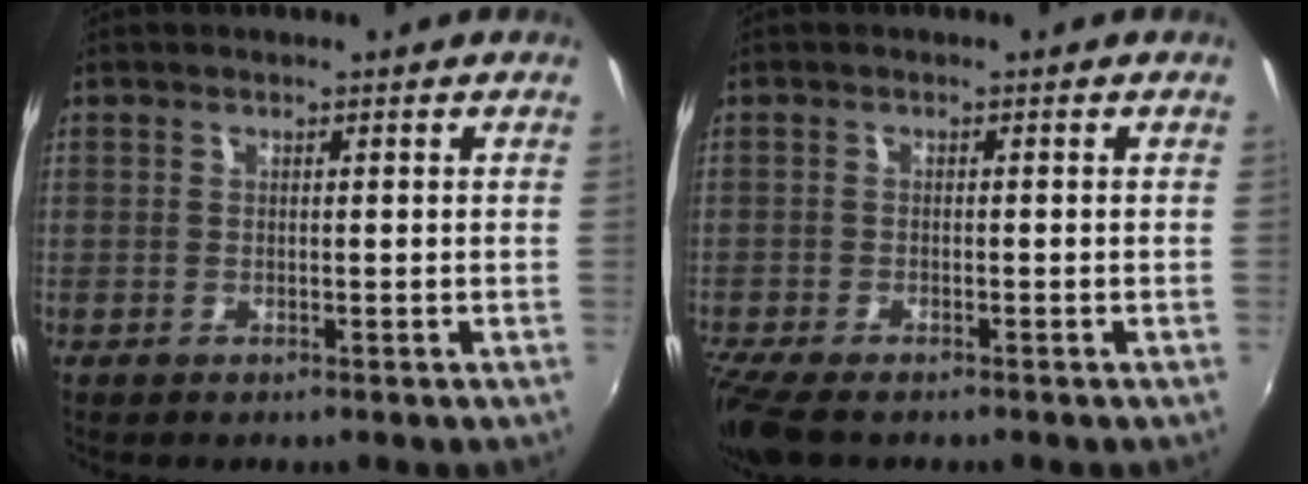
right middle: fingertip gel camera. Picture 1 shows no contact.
{"total": 7.2, "force": [-5.6, 2.0, 4.0], "torque": [-0.101, -0.040, -0.106]}